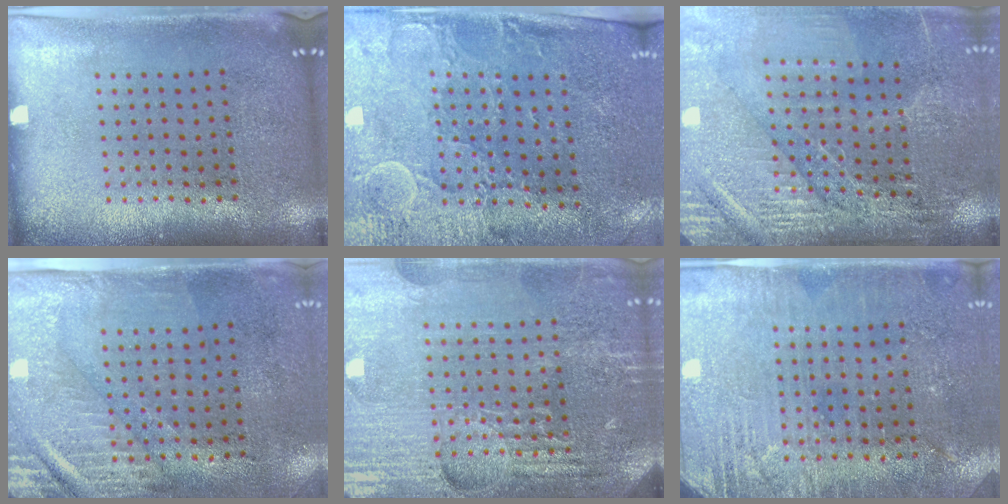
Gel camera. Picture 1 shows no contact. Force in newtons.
{"total": 3.0, "press": 2.7, "slide": 1.3}
{"total": 3.3, "press": 3.3, "slide": 0.0}
{"total": 2.9, "press": 2.5, "slide": 1.5}
{"total": 4.9, "press": 4.6, "slide": 1.7}
{"total": 2.9, "press": 2.8, "slide": 0.6}